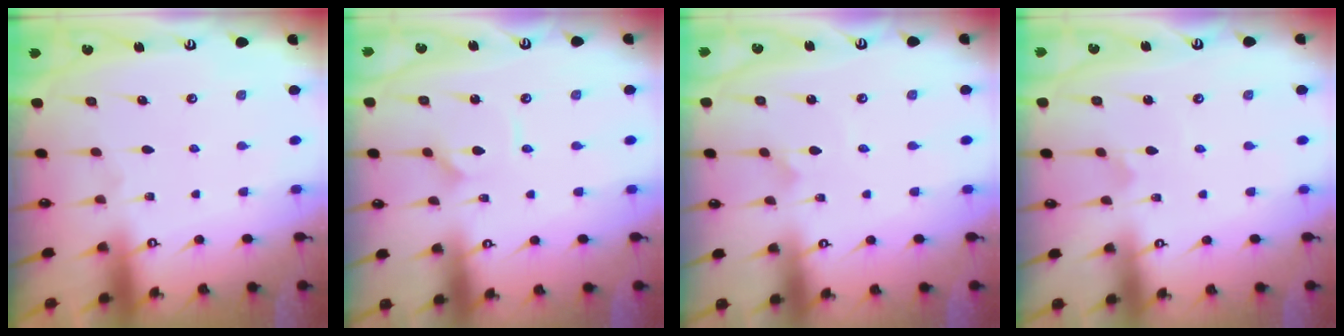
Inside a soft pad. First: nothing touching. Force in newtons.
{"total": 1.2, "press": 1.2, "slide": 0.0}
{"total": 1.3, "press": 1.3, "slide": 0.2}
{"total": 2.0, "press": 2.0, "slide": 0.2}